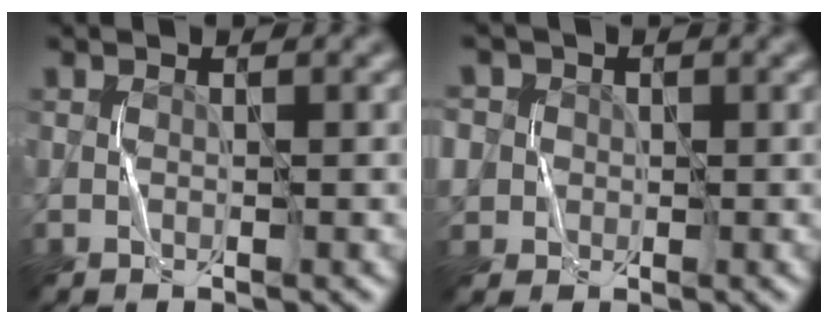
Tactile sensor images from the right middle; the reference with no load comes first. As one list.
[{"total": 5.3, "force": [1.8, 4.7, 1.7], "torque": [-0.047, 0.022, 0.013]}]